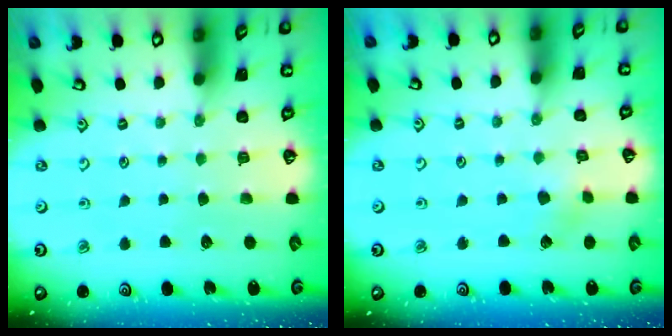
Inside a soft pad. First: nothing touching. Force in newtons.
{"total": 2.7, "press": 2.7, "slide": 0.7}